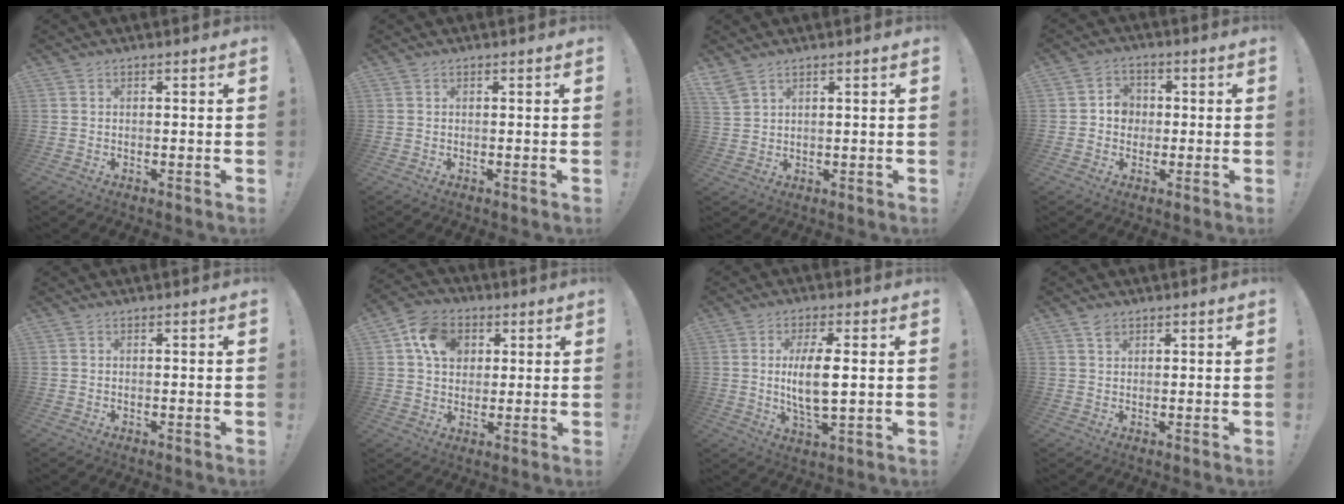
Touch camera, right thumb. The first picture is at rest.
{"total": 0.0}
{"total": 3.9, "force": [3.1, 1.4, 1.9], "torque": [-0.045, -0.009, 0.063]}
{"total": 5.5, "force": [-0.3, 5.0, 2.1], "torque": [-0.039, 0.013, -0.002]}
{"total": 0.0}
{"total": 12.1, "force": [4.1, 9.7, 6.0], "torque": [-0.093, -0.001, 0.082]}
{"total": 9.8, "force": [1.0, 3.3, 9.2], "torque": [-0.177, -0.014, 0.010]}
{"total": 1.9, "force": [1.4, 1.2, 0.7], "torque": [-0.005, -0.006, 0.024]}